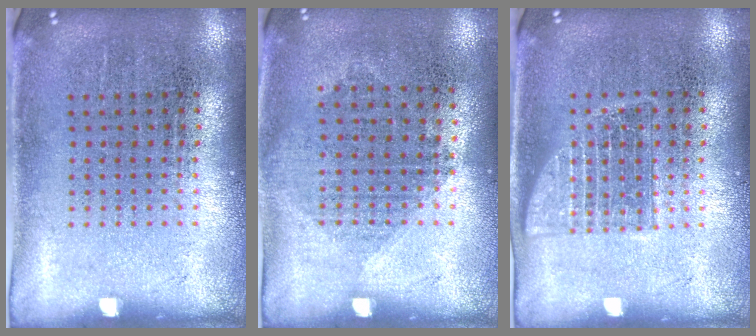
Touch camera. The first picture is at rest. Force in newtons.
{"total": 1.0, "press": 0.9, "slide": 0.4}
{"total": 1.1, "press": 1.1, "slide": 0.3}